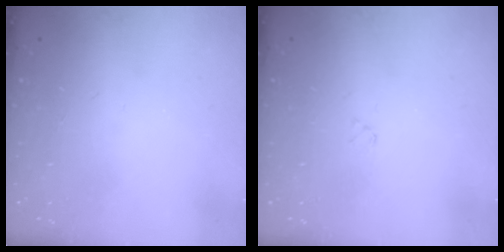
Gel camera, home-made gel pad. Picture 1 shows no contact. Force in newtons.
{"total": 2.4, "press": 2.3, "slide": 0.4}